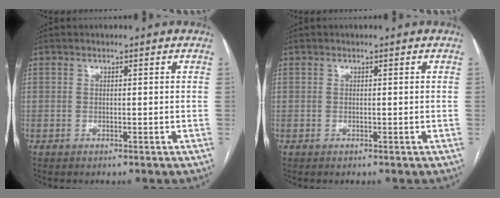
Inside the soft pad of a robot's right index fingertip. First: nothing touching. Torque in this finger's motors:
{"motor_torque": [0.03, 0.04, 0.01, 0.00]}